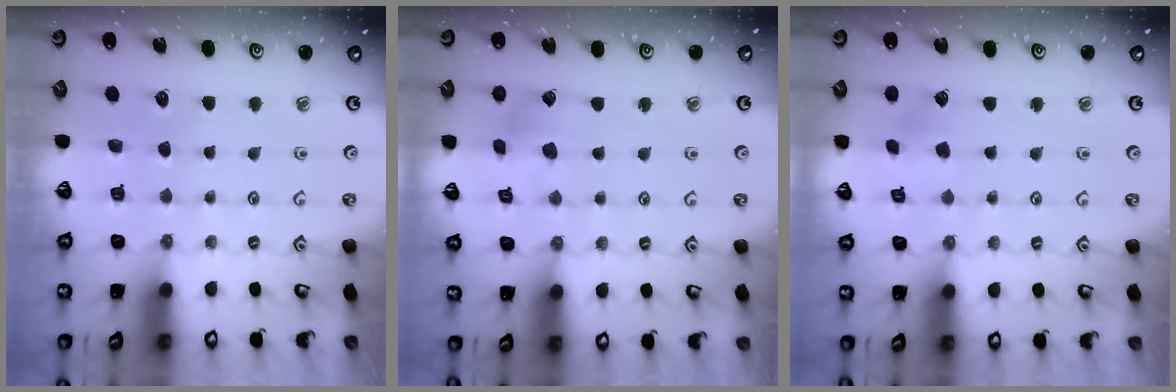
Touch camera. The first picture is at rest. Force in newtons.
{"total": 3.9, "press": 3.8, "slide": 0.4}
{"total": 2.2, "press": 2.2, "slide": 0.1}